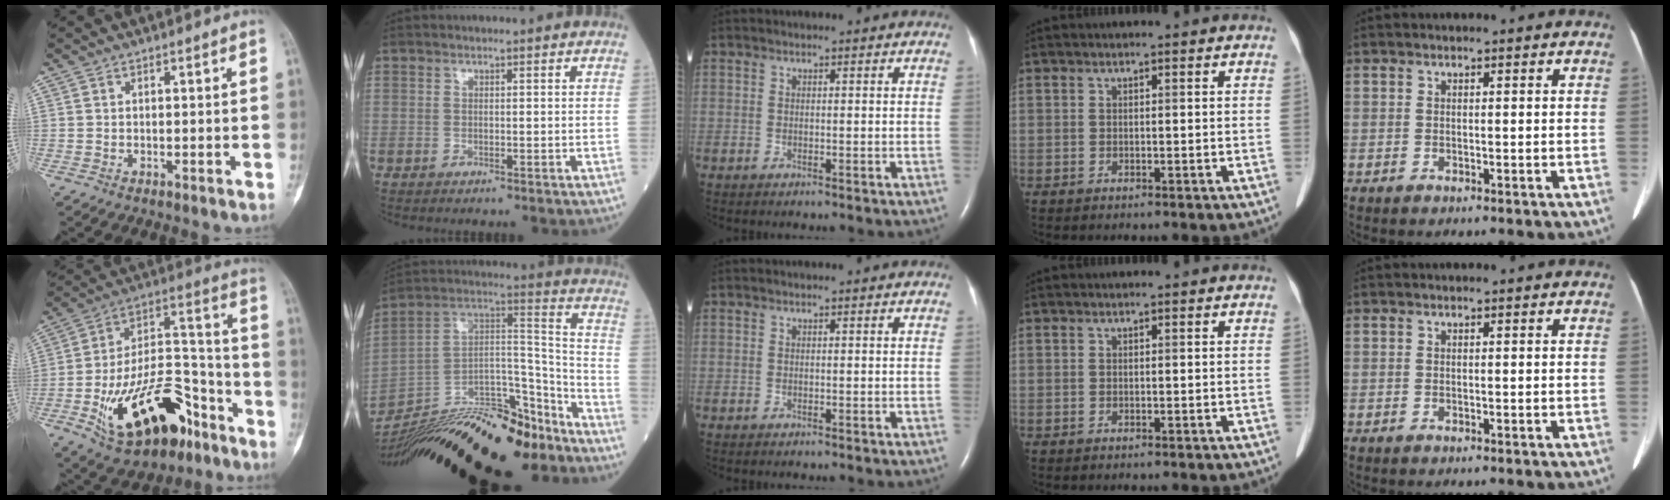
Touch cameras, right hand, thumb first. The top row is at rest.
{"thumb": {"total": 25.7, "force": [-12.6, 12.6, 18.5], "torque": [-0.308, 0.077, -0.198]}, "index": {"total": 25.2, "force": [-21.6, 4.3, 12.2], "torque": [-0.215, 0.010, -0.359]}}